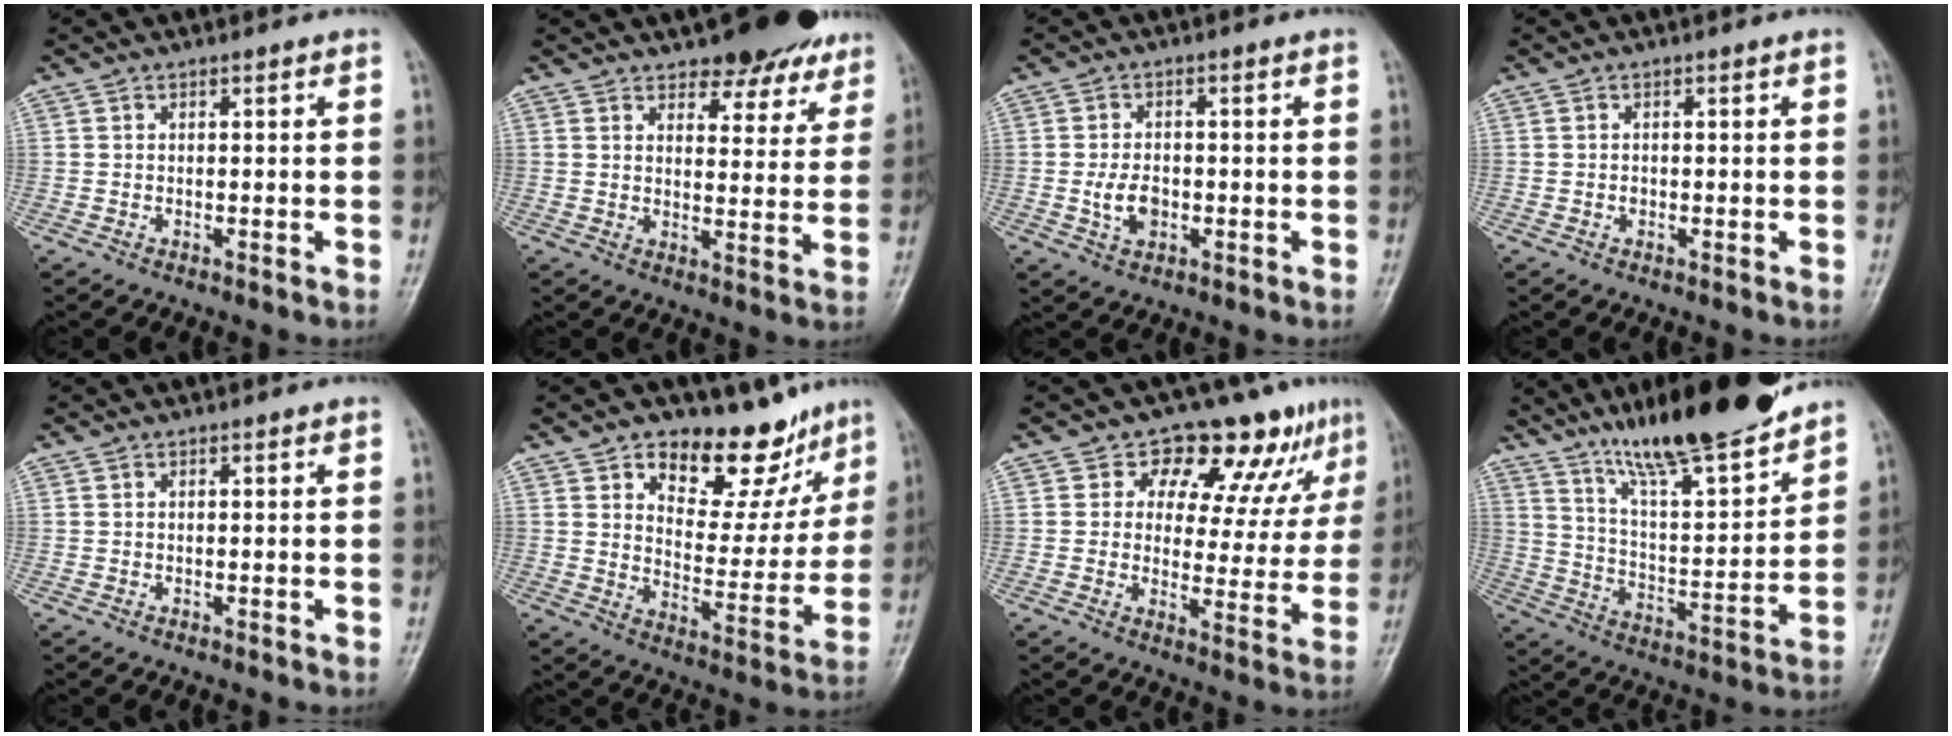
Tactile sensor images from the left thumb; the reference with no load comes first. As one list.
[{"total": 11.4, "force": [9.0, 5.0, 4.8], "torque": [-0.016, -0.053, 0.109]}, {"total": 4.8, "force": [-1.0, 3.2, 3.4], "torque": [-0.057, 0.004, -0.015]}, {"total": 0.7, "force": [-0.1, 0.6, 0.4], "torque": [-0.004, 0.002, -0.004]}, {"total": 0.0}, {"total": 16.1, "force": [10.9, 8.9, 7.8], "torque": [-0.034, -0.065, 0.167]}, {"total": 12.9, "force": [8.0, 7.0, 7.3], "torque": [-0.044, -0.035, 0.106]}, {"total": 19.6, "force": [15.6, 3.1, 11.5], "torque": [-0.156, -0.084, 0.266]}]